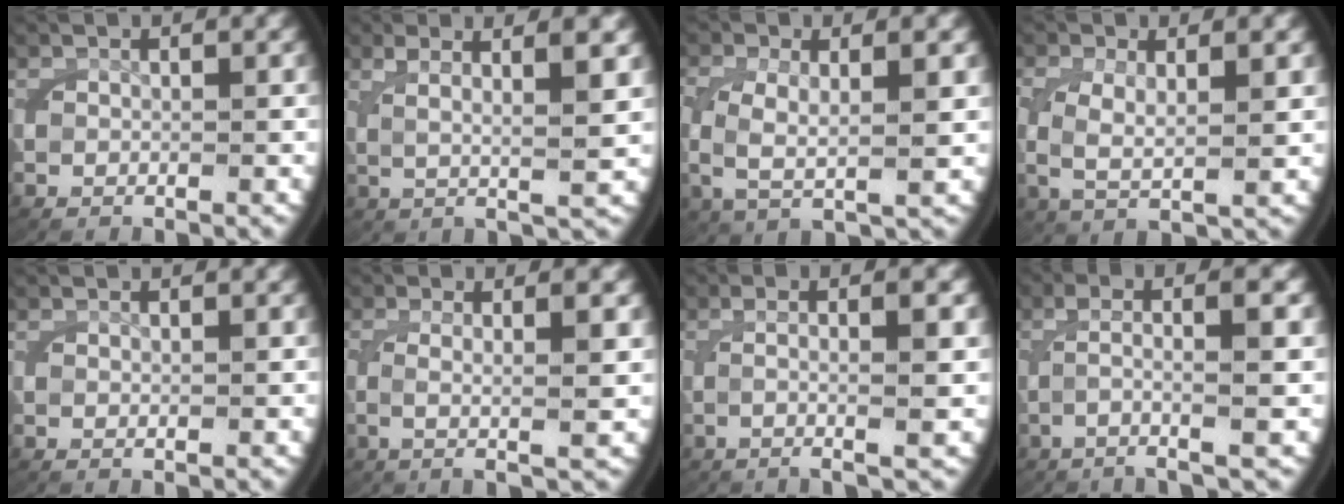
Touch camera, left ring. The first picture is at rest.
{"total": 6.9, "force": [2.7, 1.7, 6.1], "torque": [-0.086, 0.019, 0.037]}
{"total": 4.6, "force": [0.6, 2.0, 4.1], "torque": [-0.092, -0.009, 0.019]}
{"total": 4.5, "force": [0.7, 2.4, 3.7], "torque": [-0.083, -0.008, 0.018]}
{"total": 0.5, "force": [0.3, 0.3, 0.4], "torque": [-0.006, -0.001, 0.005]}
{"total": 4.6, "force": [0.3, 1.0, 4.5], "torque": [-0.084, 0.003, 0.006]}
{"total": 4.7, "force": [0.0, 0.8, 4.7], "torque": [-0.083, 0.008, -0.003]}
{"total": 5.1, "force": [-0.1, 0.9, 5.0], "torque": [-0.095, 0.009, -0.007]}